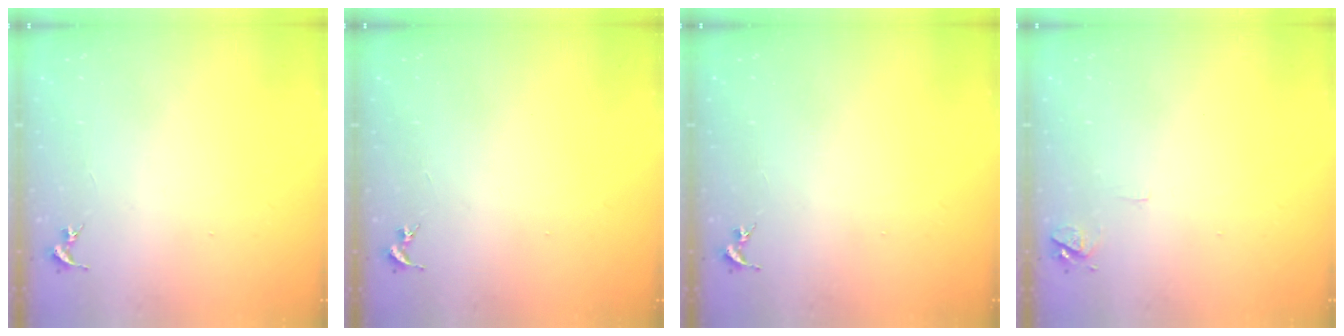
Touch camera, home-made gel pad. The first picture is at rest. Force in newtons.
{"total": 0.0}
{"total": 0.0}
{"total": 6.3, "press": 6.3, "slide": 0.7}